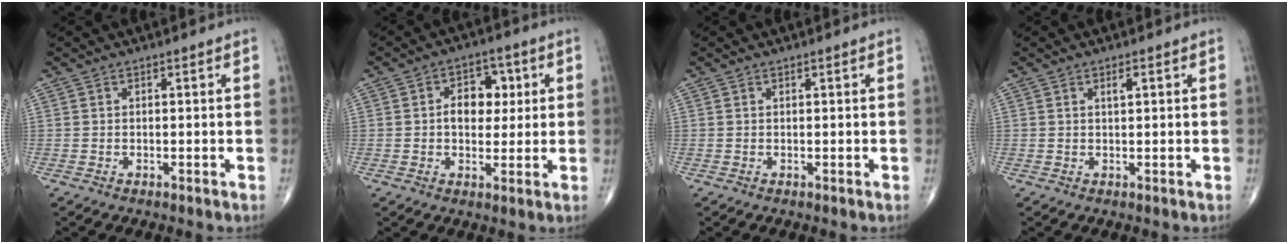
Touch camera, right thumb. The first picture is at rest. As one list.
[{"total": 7.7, "force": [1.2, 5.4, 5.3], "torque": [-0.039, 0.007, 0.015]}, {"total": 0.0}, {"total": 1.3, "force": [0.6, 0.4, 1.1], "torque": [-0.018, -0.001, 0.008]}]